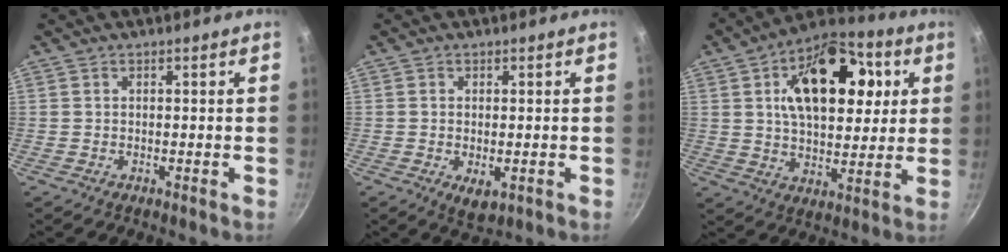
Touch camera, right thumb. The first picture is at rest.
{"total": 3.7, "force": [-1.0, 1.9, 3.1], "torque": [-0.052, -0.008, -0.011]}
{"total": 21.0, "force": [5.8, 11.7, 16.4], "torque": [-0.210, 0.004, 0.084]}